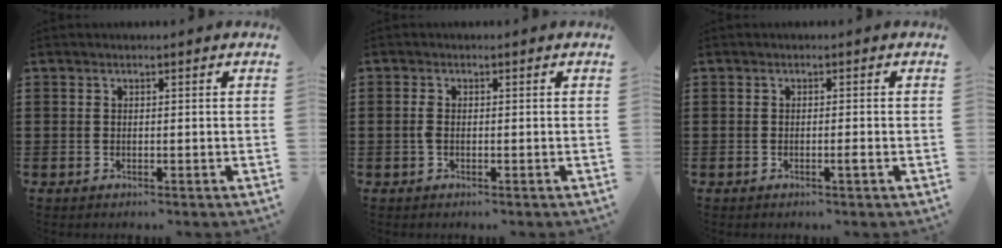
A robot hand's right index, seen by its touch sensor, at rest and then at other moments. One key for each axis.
{"total": 1.3, "fx": -0.3, "fy": 0.4, "fz": 1.2, "tx": -0.030, "ty": -0.004, "tz": -0.007}
{"total": 1.0, "fx": -0.4, "fy": 0.0, "fz": 0.9, "tx": -0.015, "ty": -0.003, "tz": -0.007}